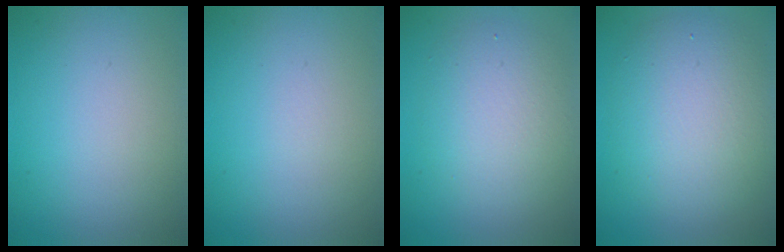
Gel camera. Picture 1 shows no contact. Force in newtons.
{"total": 0.0}
{"total": 4.4, "press": 4.4, "slide": 0.4}
{"total": 6.8, "press": 6.8, "slide": 0.4}